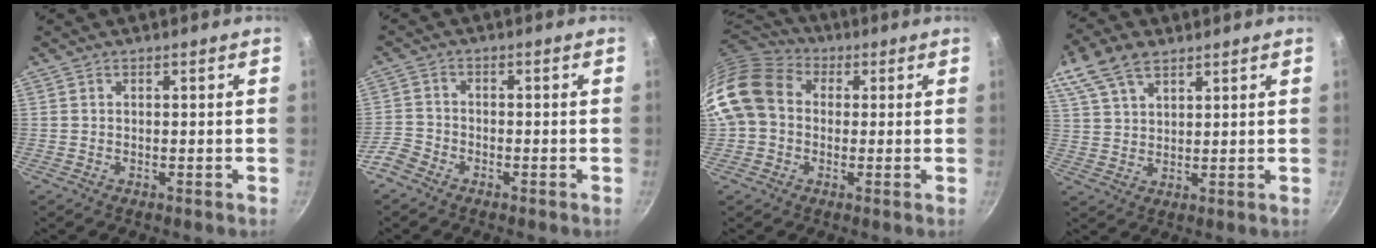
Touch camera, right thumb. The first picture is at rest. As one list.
[{"total": 4.3, "force": [-3.0, 2.6, 1.5], "torque": [-0.030, 0.031, -0.069]}, {"total": 14.1, "force": [0.9, 11.5, 8.1], "torque": [-0.137, 0.029, 0.000]}, {"total": 12.6, "force": [7.9, 6.9, 7.1], "torque": [-0.148, 0.013, 0.153]}]